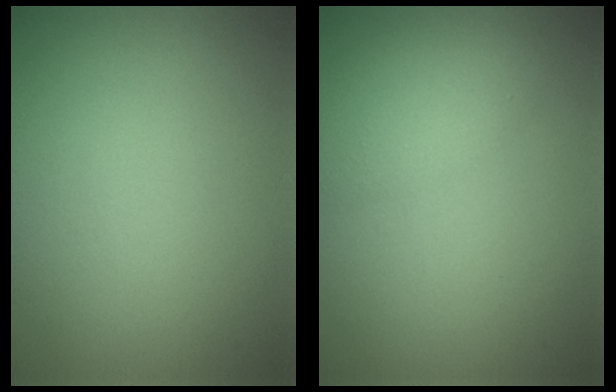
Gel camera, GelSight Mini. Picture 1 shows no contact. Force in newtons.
{"total": 2.9, "press": 2.9, "slide": 0.1}